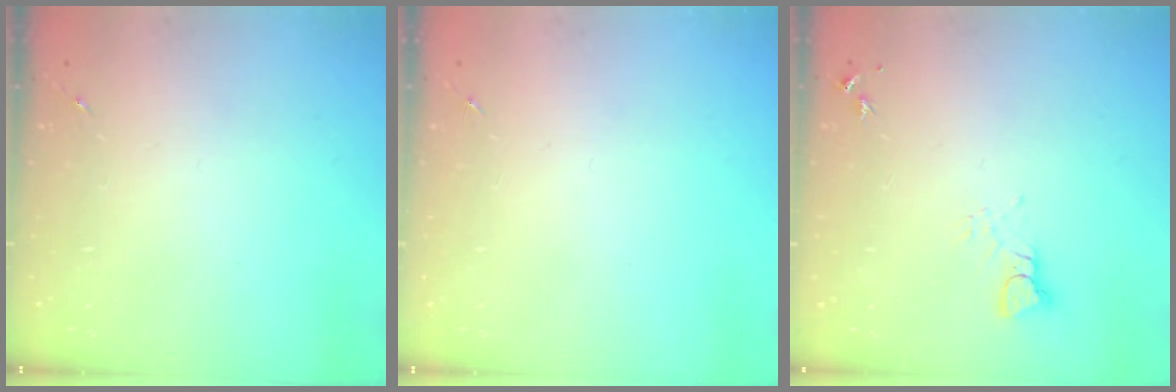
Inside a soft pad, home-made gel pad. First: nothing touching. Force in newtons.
{"total": 0.0}
{"total": 3.1, "press": 3.1, "slide": 0.4}